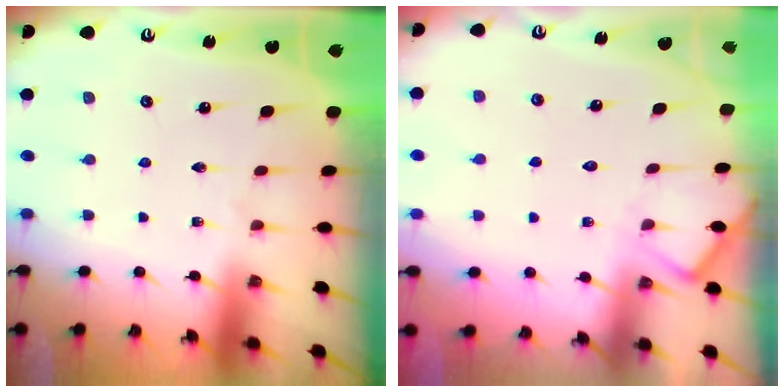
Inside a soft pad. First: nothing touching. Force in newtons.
{"total": 5.0, "press": 5.0, "slide": 0.6}